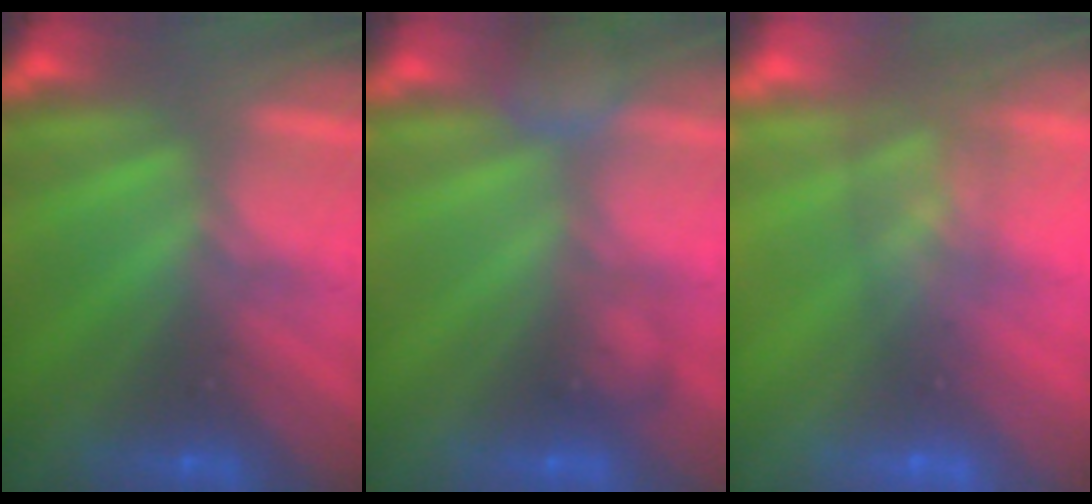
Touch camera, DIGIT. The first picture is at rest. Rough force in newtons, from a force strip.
{"total": 2.5}
{"total": 5.9}